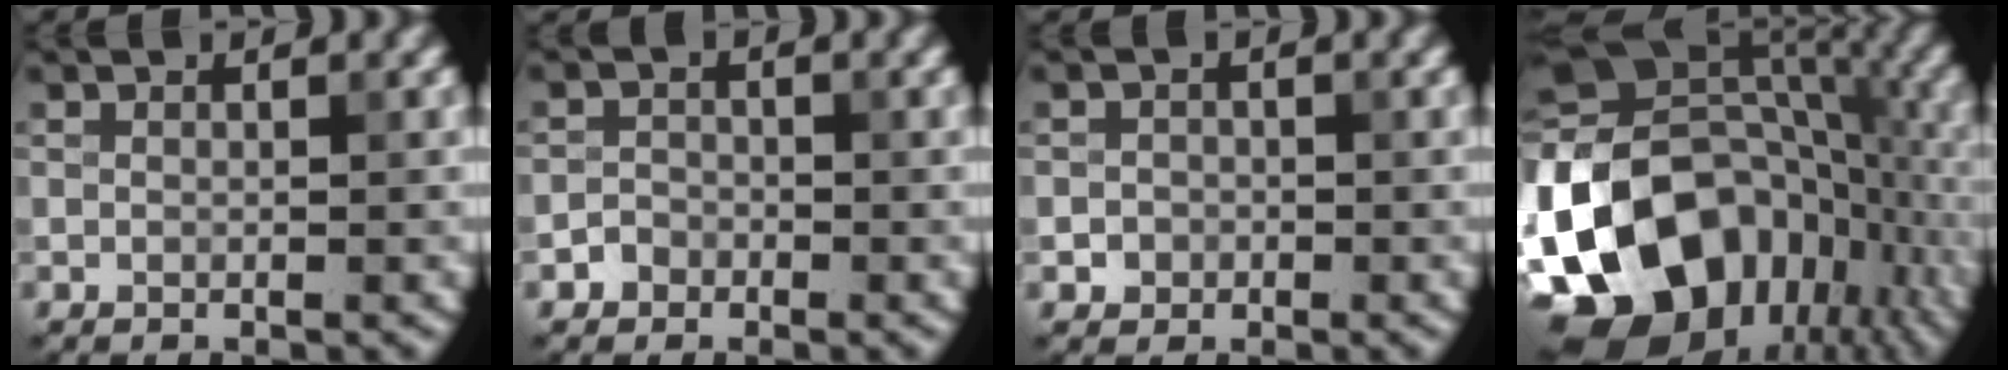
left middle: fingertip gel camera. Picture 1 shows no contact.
{"total": 1.4, "force": [-0.8, 1.1, 0.1], "torque": [0.009, 0.005, -0.015]}
{"total": 1.3, "force": [-0.4, 1.2, 0.2], "torque": [0.008, -0.001, -0.009]}
{"total": 19.5, "force": [-7.0, 13.7, 11.9], "torque": [-0.254, -0.014, -0.121]}